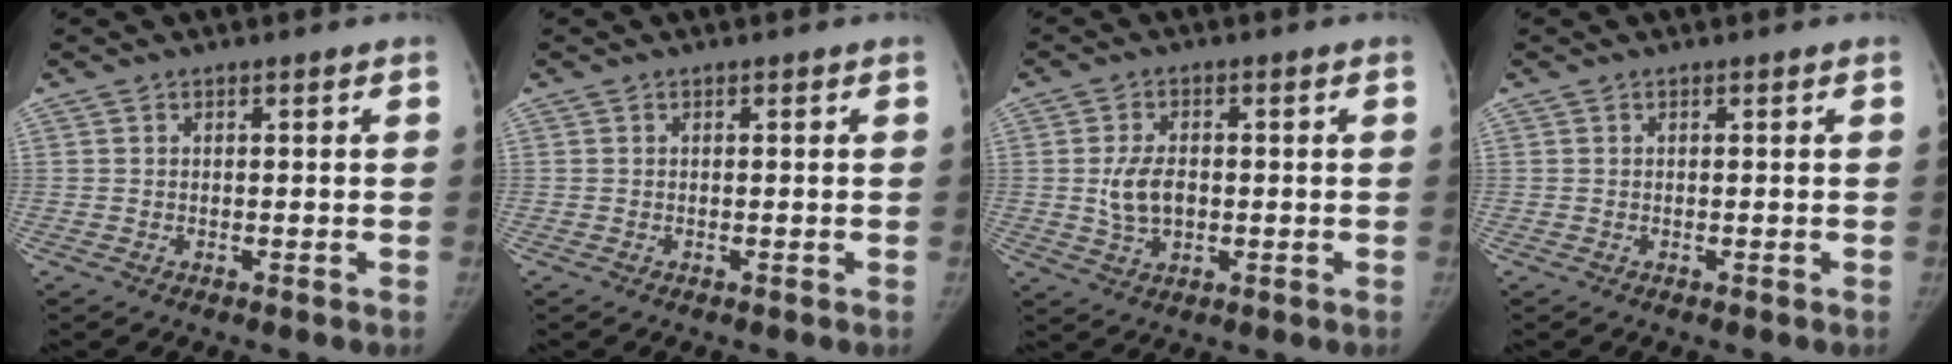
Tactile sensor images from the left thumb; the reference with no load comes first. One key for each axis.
{"total": 0.0}
{"total": 6.1, "fx": -0.1, "fy": 3.8, "fz": 4.7, "tx": -0.086, "ty": 0.003, "tz": 0.003}
{"total": 0.0}